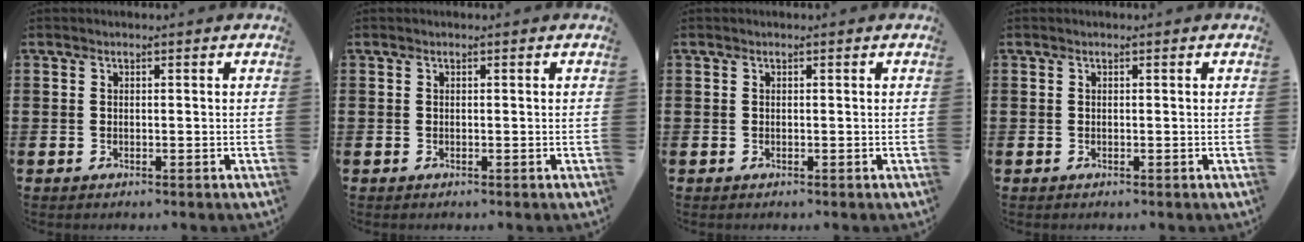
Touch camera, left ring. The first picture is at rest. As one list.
[{"total": 0.0}, {"total": 0.0}, {"total": 0.0}]